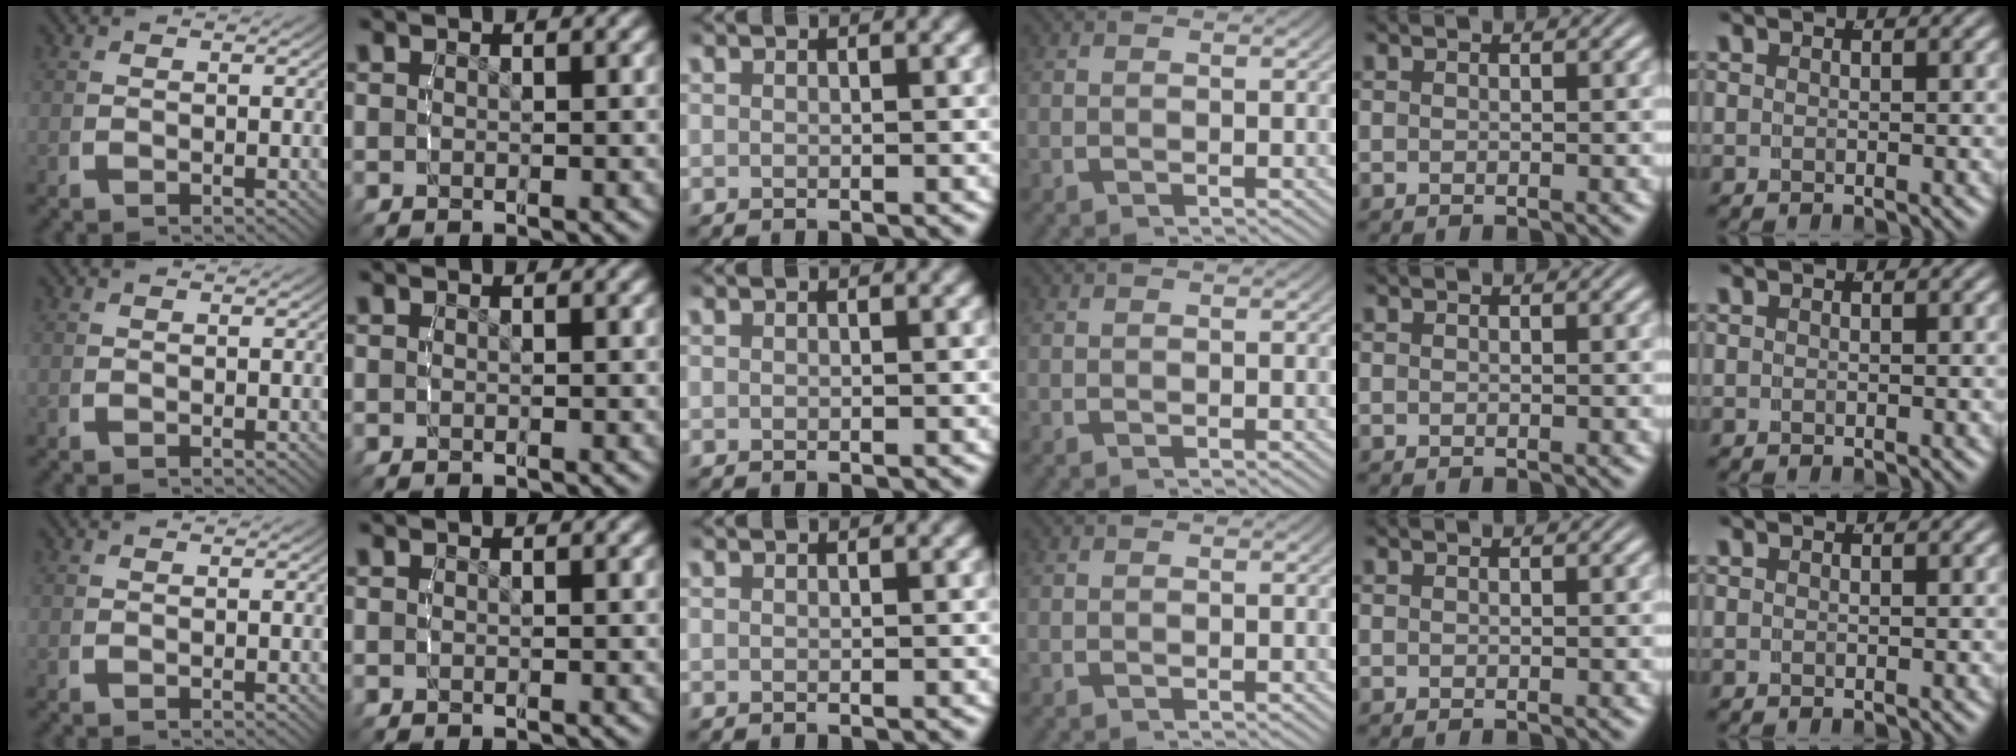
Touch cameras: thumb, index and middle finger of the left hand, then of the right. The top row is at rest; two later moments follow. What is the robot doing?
{"motion": "reach", "object": "jacket"}